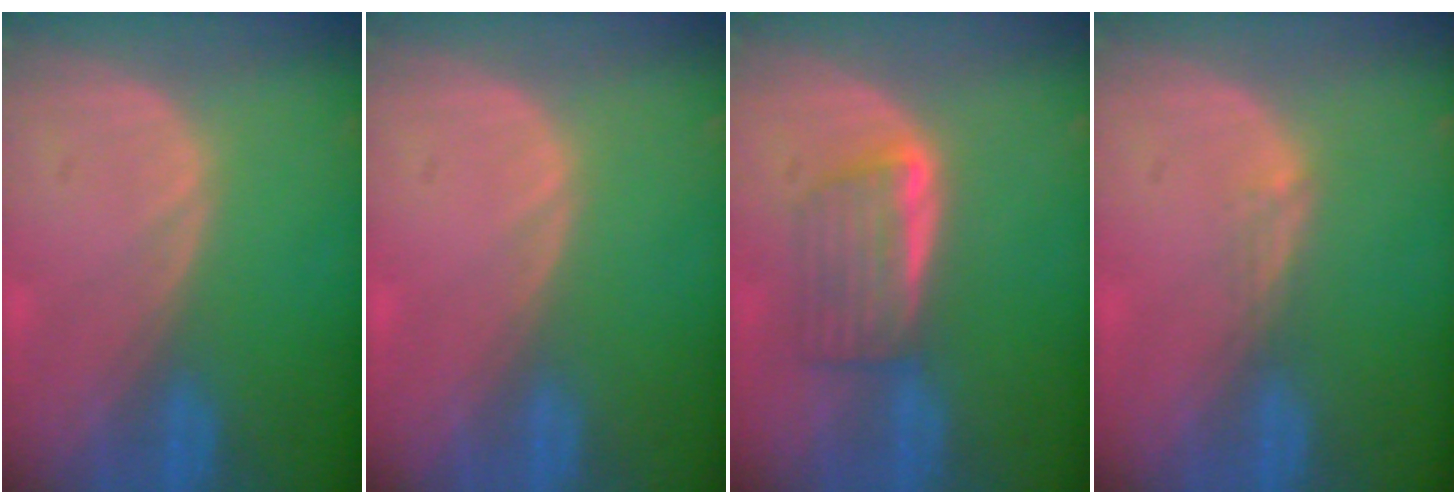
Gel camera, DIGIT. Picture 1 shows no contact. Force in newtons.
{"total": 0.7, "press": 0.1, "slide": 0.7}
{"total": 5.8, "press": 5.2, "slide": 2.6}
{"total": 1.5, "press": 1.0, "slide": 1.0}